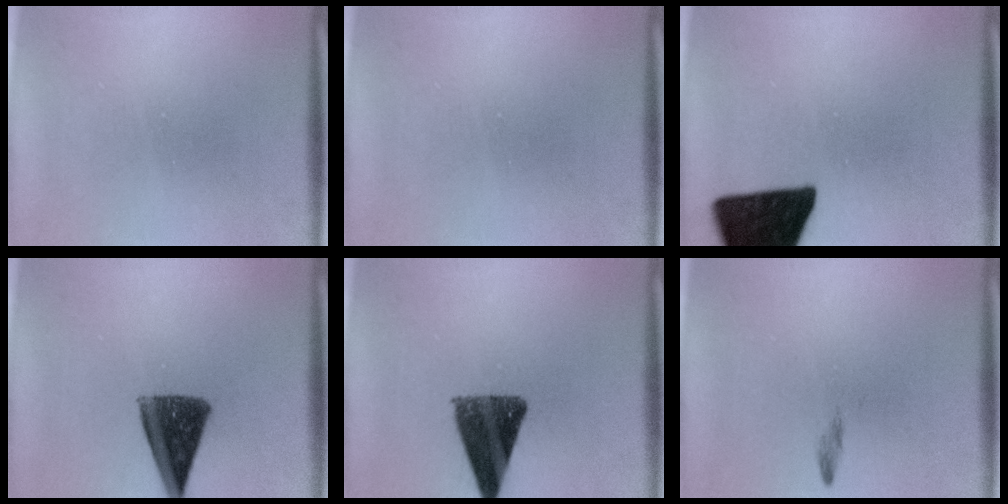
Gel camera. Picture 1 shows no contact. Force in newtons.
{"total": 0.0}
{"total": 18.6}
{"total": 10.4}
{"total": 10.9}
{"total": 0.7}